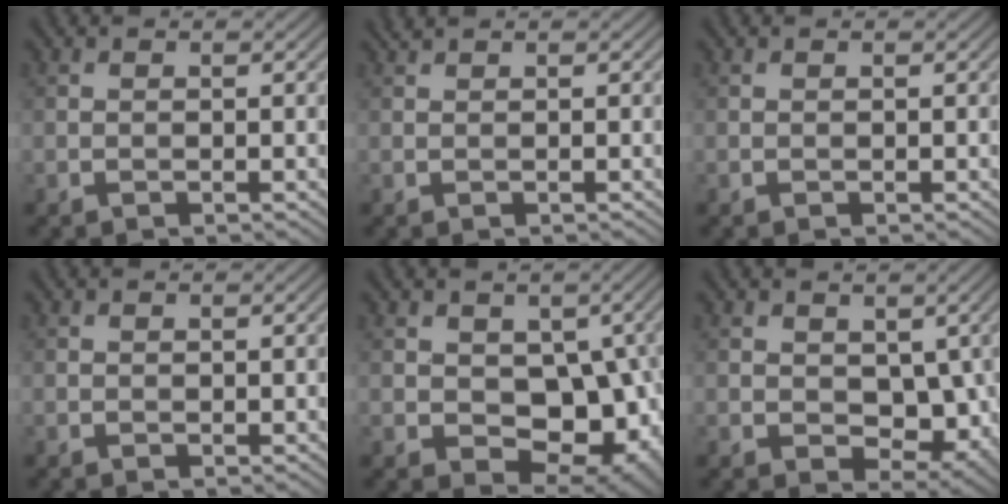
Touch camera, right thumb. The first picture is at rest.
{"total": 0.8, "force": [0.7, 0.0, 0.4], "torque": [-0.014, 0.006, 0.013]}
{"total": 0.0}
{"total": 0.0}
{"total": 11.0, "force": [0.0, 7.7, 7.9], "torque": [-0.118, -0.030, 0.014]}
{"total": 6.2, "force": [0.7, 4.3, 4.3], "torque": [-0.083, -0.018, 0.015]}